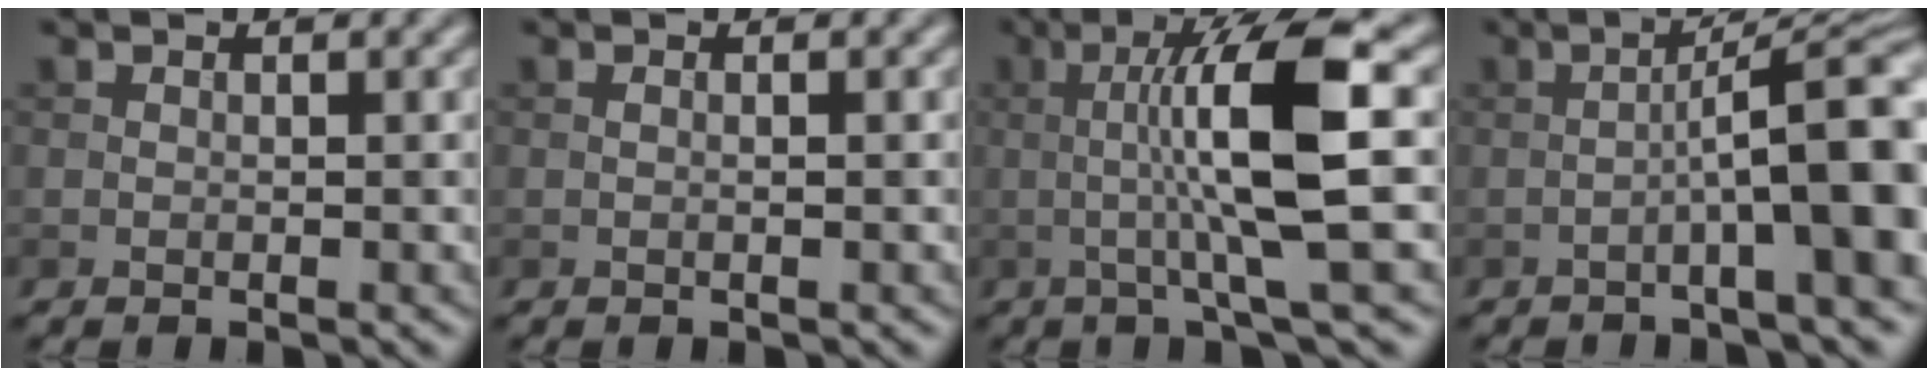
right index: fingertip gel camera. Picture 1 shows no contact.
{"total": 0.9, "force": [0.0, 0.2, 0.9], "torque": [-0.013, -0.002, -0.001]}
{"total": 9.3, "force": [0.0, 1.4, 9.2], "torque": [-0.141, 0.006, 0.001]}
{"total": 8.6, "force": [-1.9, 1.1, 8.3], "torque": [-0.116, 0.028, -0.037]}